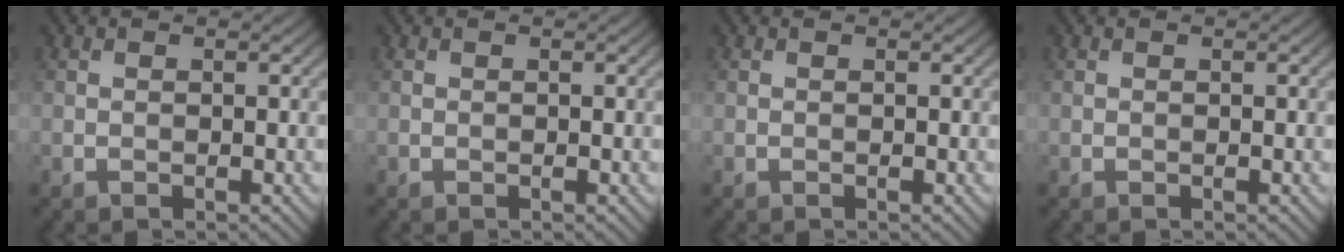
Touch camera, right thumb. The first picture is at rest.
{"total": 0.0}
{"total": 0.0}
{"total": 0.0}